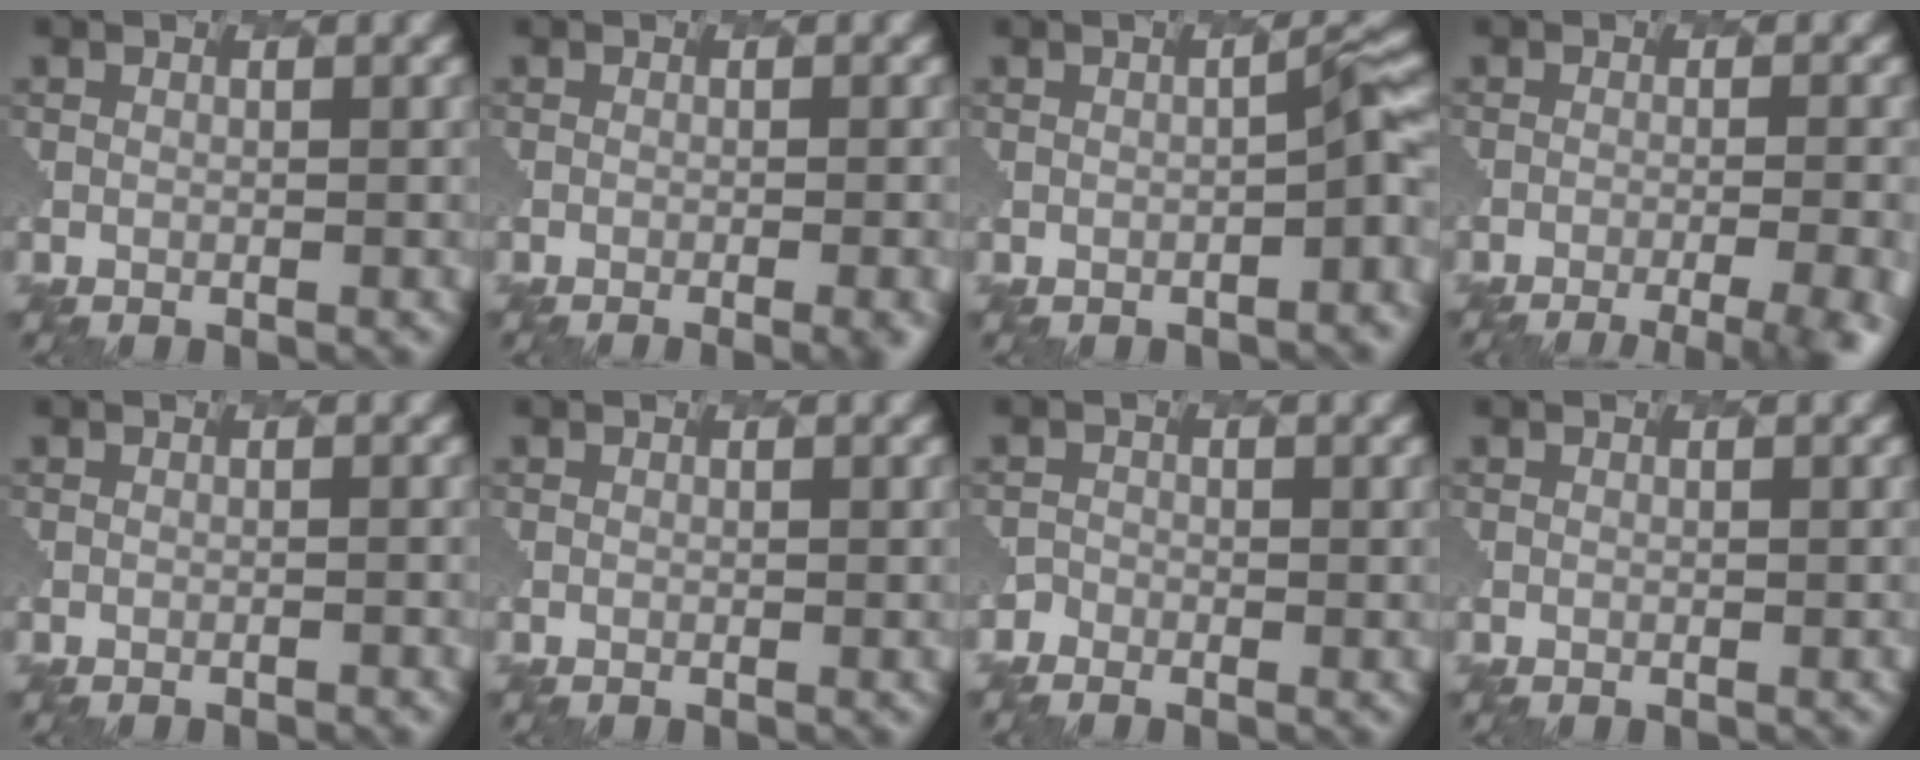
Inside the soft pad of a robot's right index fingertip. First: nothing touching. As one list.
[{"total": 3.9, "force": [-1.7, 1.3, 3.2], "torque": [-0.023, 0.008, -0.008]}, {"total": 3.3, "force": [-1.4, 0.6, 2.9], "torque": [-0.049, 0.008, -0.014]}, {"total": 9.4, "force": [-6.6, 2.9, 6.1], "torque": [-0.052, 0.004, -0.057]}, {"total": 0.6, "force": [-0.4, 0.2, 0.3], "torque": [0.002, 0.005, -0.004]}, {"total": 0.0}, {"total": 2.1, "force": [-1.7, 0.2, -1.2], "torque": [-0.004, 0.011, -0.025]}, {"total": 0.0}]